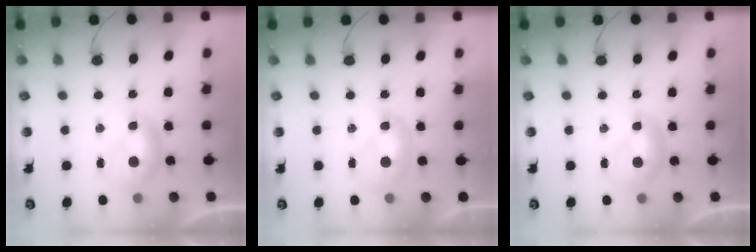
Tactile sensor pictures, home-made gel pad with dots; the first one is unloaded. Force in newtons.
{"total": 1.7, "press": 1.7, "slide": 0.1}
{"total": 0.0}